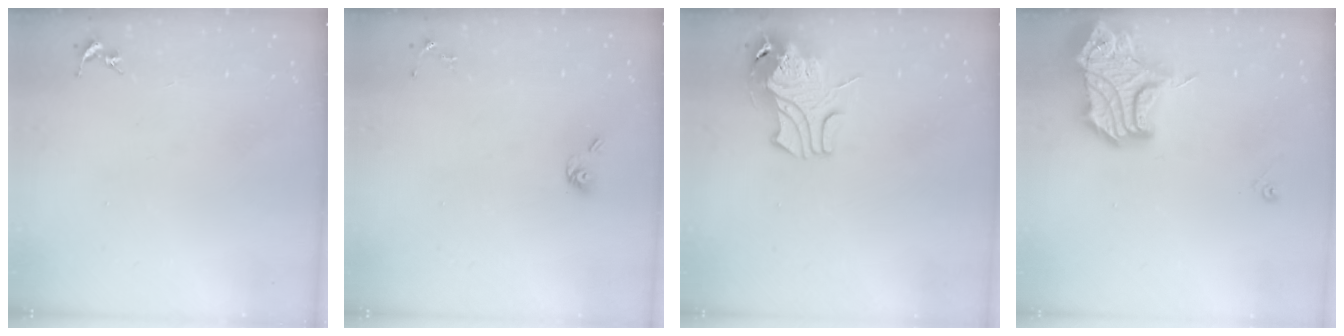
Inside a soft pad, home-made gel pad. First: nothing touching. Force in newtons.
{"total": 5.6, "press": 5.1, "slide": 2.3}
{"total": 9.7, "press": 9.6, "slide": 1.4}
{"total": 17.4, "press": 17.2, "slide": 2.4}